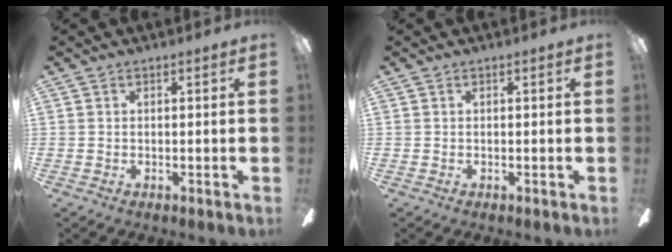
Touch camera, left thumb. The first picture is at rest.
{"total": 0.0}